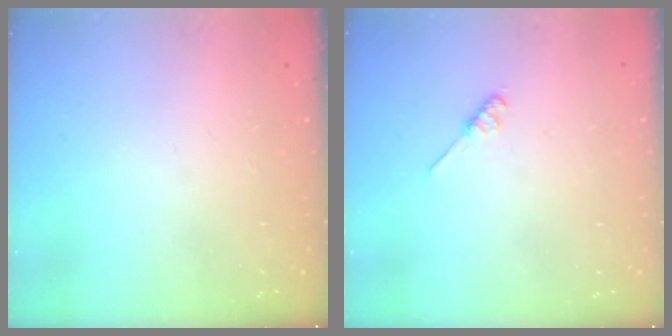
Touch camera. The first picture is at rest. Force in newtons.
{"total": 3.3, "press": 3.2, "slide": 0.5}